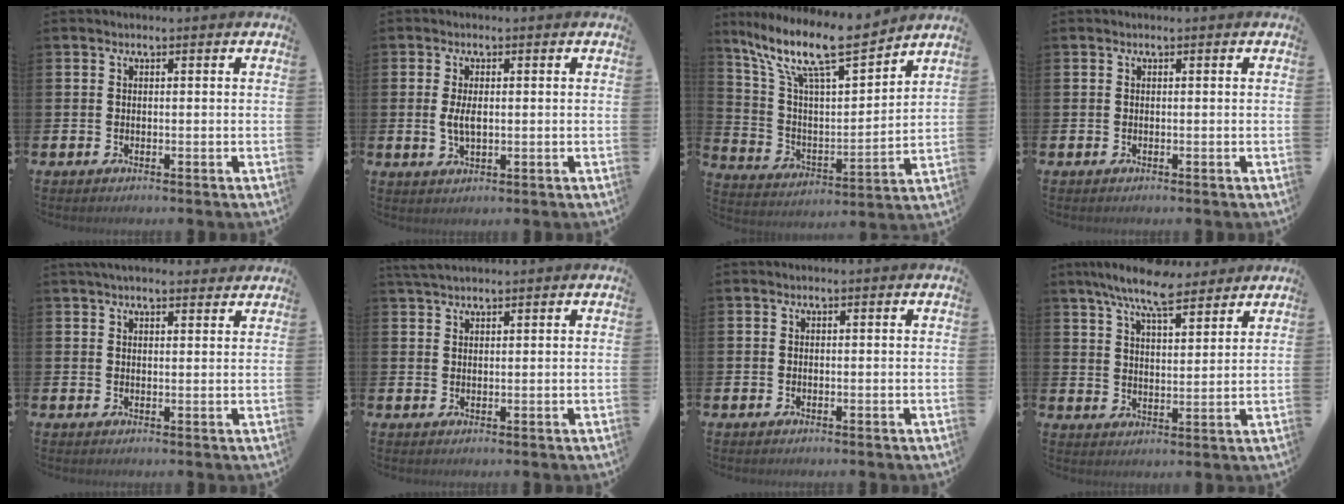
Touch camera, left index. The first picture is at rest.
{"total": 2.9, "force": [0.2, 1.3, 2.6], "torque": [-0.043, 0.001, -0.001]}
{"total": 12.4, "force": [10.2, 2.6, 6.6], "torque": [-0.153, -0.069, 0.173]}
{"total": 0.0}
{"total": 3.1, "force": [2.9, 0.6, 0.9], "torque": [-0.020, -0.009, 0.052]}
{"total": 2.7, "force": [2.5, 0.6, 0.9], "torque": [-0.019, -0.003, 0.046]}
{"total": 0.0}
{"total": 8.9, "force": [7.8, 1.9, 3.7], "torque": [-0.084, -0.031, 0.141]}